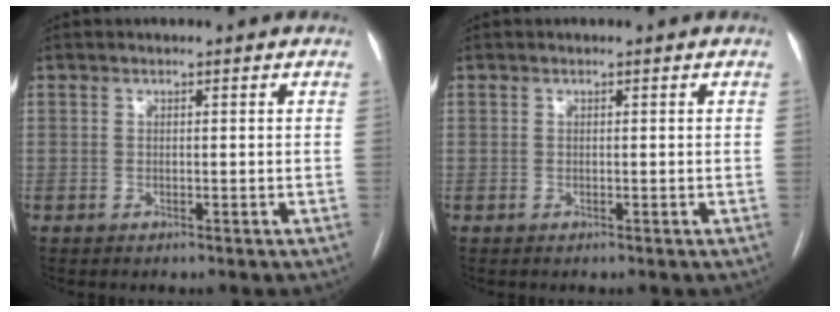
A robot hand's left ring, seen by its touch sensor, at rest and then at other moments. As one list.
[{"total": 0.0}]